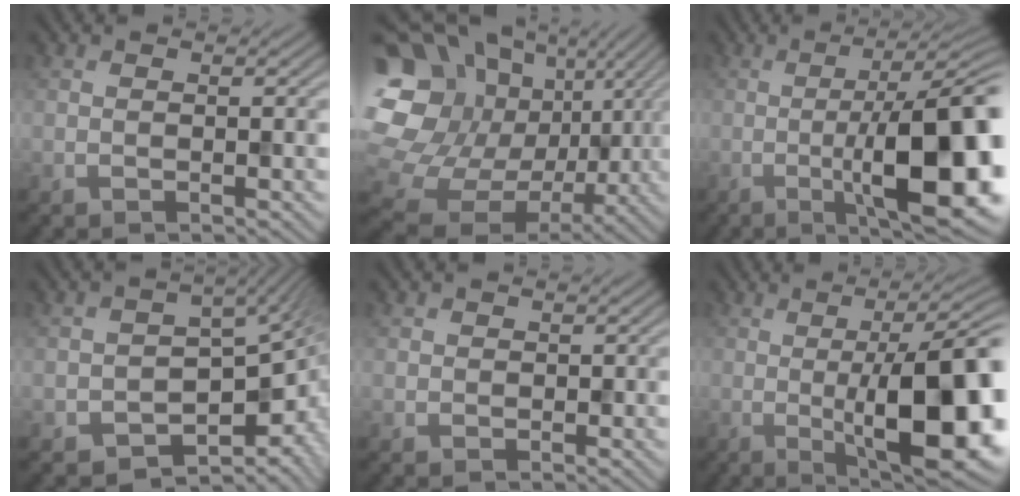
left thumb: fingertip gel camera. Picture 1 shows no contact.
{"total": 20.4, "force": [2.6, 17.4, 10.3], "torque": [-0.270, -0.008, 0.056]}
{"total": 16.2, "force": [-3.1, 4.6, 15.2], "torque": [-0.200, -0.013, -0.037]}
{"total": 8.0, "force": [-4.1, 4.8, 5.0], "torque": [-0.055, -0.027, -0.067]}
{"total": 1.0, "force": [0.1, 0.6, -0.7], "torque": [0.011, -0.006, 0.005]}
{"total": 15.6, "force": [-1.4, 4.9, 14.8], "torque": [-0.179, -0.005, -0.016]}